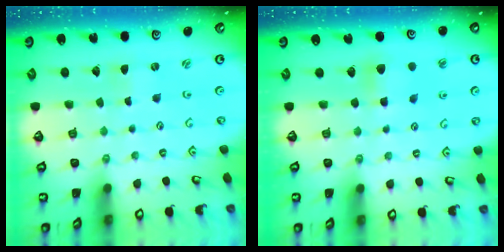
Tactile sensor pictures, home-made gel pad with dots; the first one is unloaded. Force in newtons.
{"total": 6.5, "press": 6.5, "slide": 0.7}